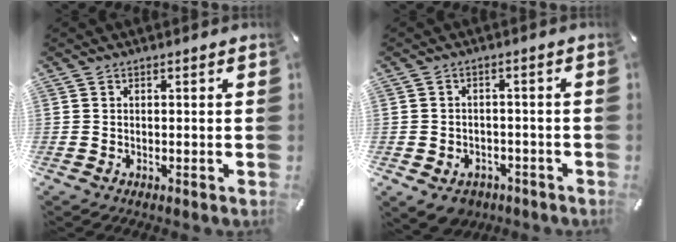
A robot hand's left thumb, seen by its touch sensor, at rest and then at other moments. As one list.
[{"total": 5.1, "force": [-3.2, 3.6, 1.8], "torque": [-0.039, 0.017, -0.061]}]